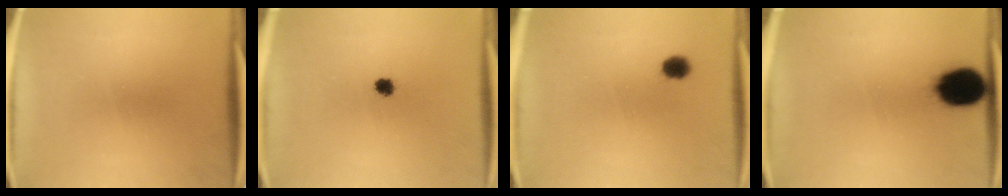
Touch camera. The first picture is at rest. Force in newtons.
{"total": 2.4}
{"total": 3.4}
{"total": 13.0}